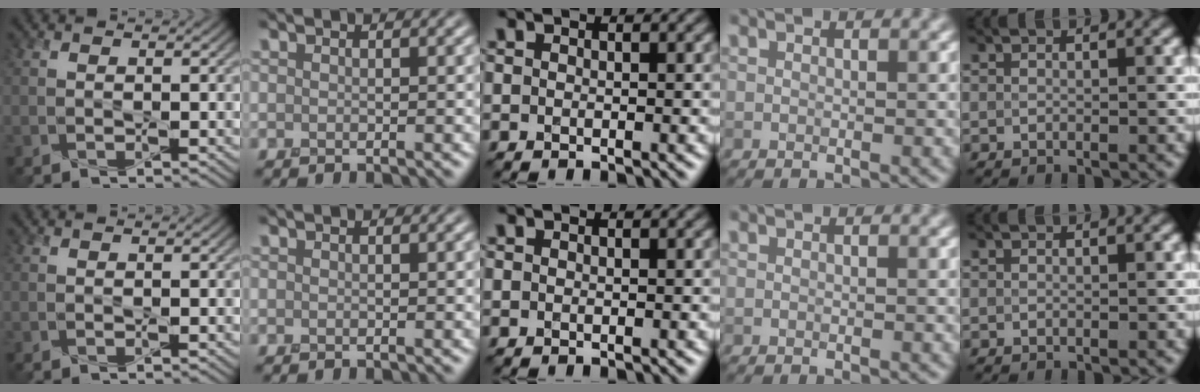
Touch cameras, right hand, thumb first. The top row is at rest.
{}